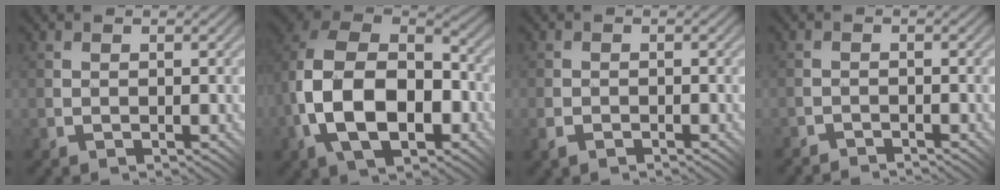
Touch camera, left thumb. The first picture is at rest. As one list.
[{"total": 16.0, "force": [-3.5, 10.5, 11.5], "torque": [-0.233, -0.029, -0.048]}, {"total": 1.4, "force": [-1.1, 0.8, 0.5], "torque": [-0.014, -0.002, -0.025]}, {"total": 1.5, "force": [-1.4, -0.4, -0.5], "torque": [0.014, 0.011, -0.031]}]